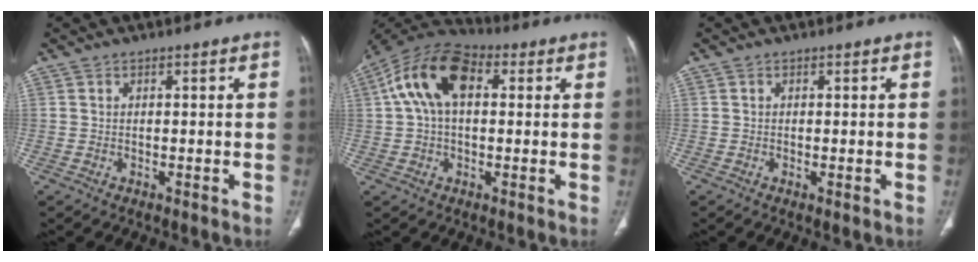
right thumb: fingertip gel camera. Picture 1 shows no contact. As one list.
[{"total": 13.5, "force": [3.1, 8.0, 10.5], "torque": [-0.198, 0.036, 0.048]}, {"total": 0.6, "force": [-0.1, 0.1, 0.6], "torque": [-0.015, -0.004, -0.002]}]